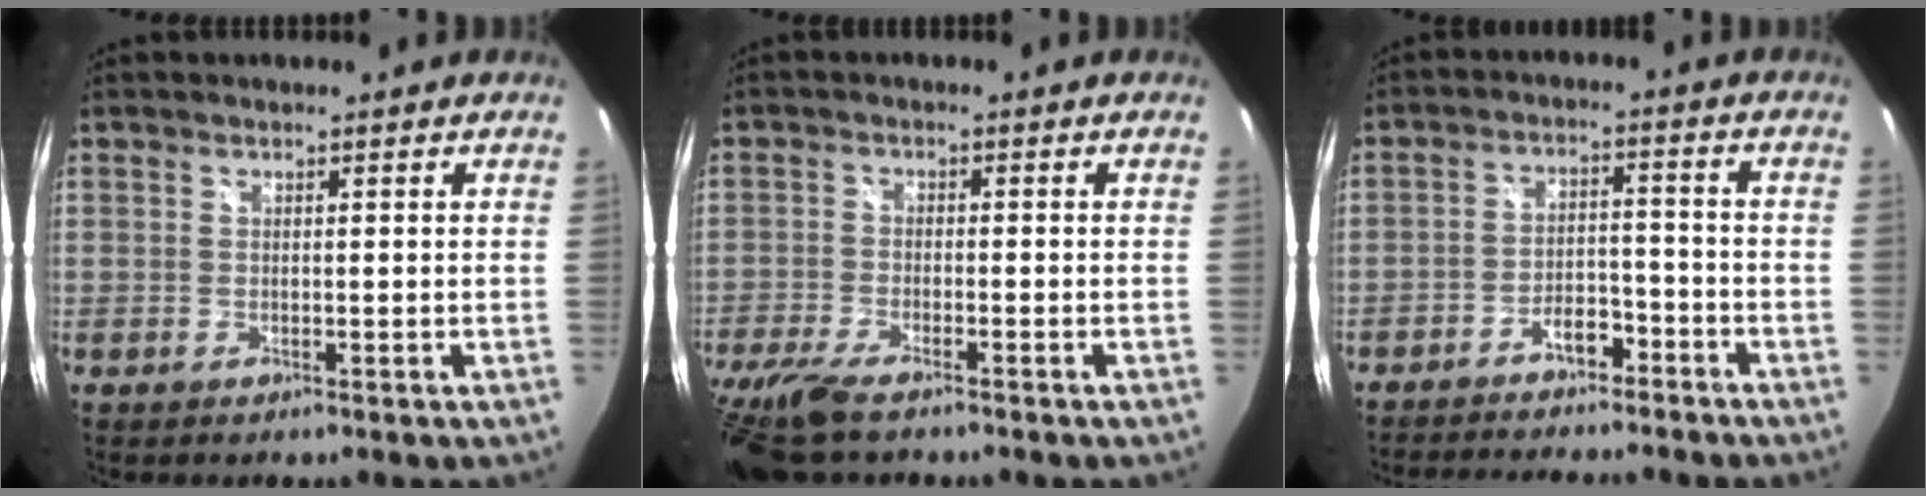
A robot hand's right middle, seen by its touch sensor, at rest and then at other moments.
{"total": 11.4, "force": [-9.0, 2.7, 6.5], "torque": [-0.164, -0.042, -0.168]}
{"total": 12.3, "force": [-10.4, 4.2, 5.0], "torque": [-0.110, 0.019, -0.148]}